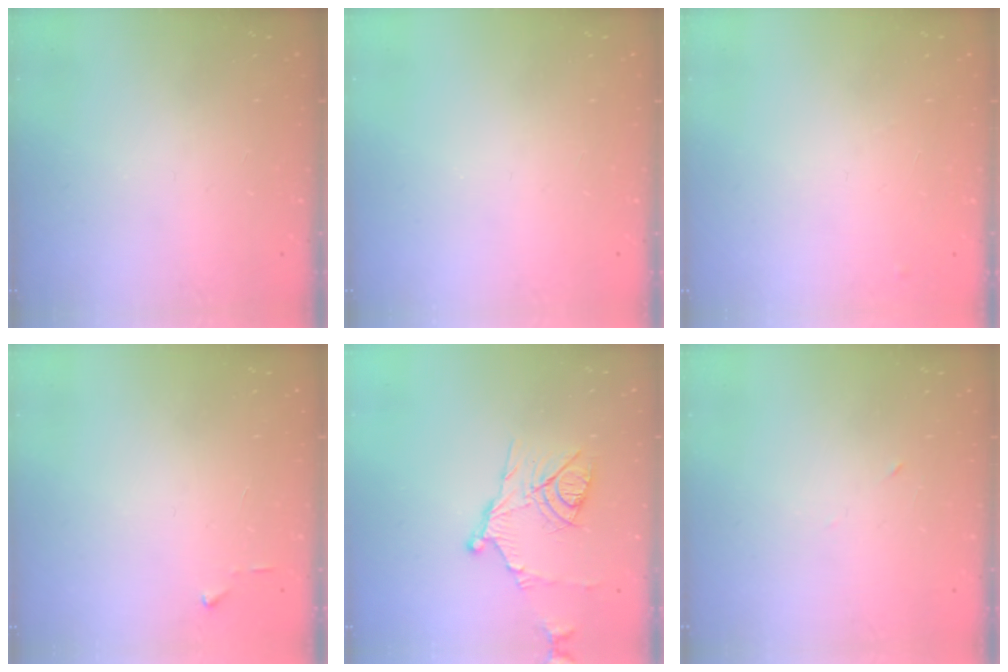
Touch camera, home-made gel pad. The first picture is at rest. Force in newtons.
{"total": 0.0}
{"total": 4.5, "press": 4.4, "slide": 0.6}
{"total": 3.0, "press": 2.9, "slide": 0.4}
{"total": 12.8, "press": 12.8, "slide": 0.8}
{"total": 2.7, "press": 2.5, "slide": 1.0}